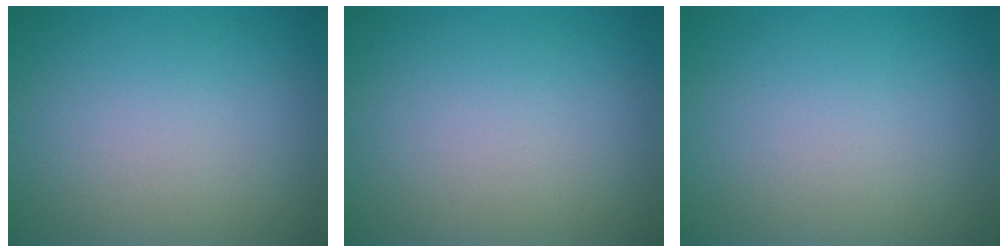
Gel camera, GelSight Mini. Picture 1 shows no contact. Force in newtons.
{"total": 0.0}
{"total": 0.0}